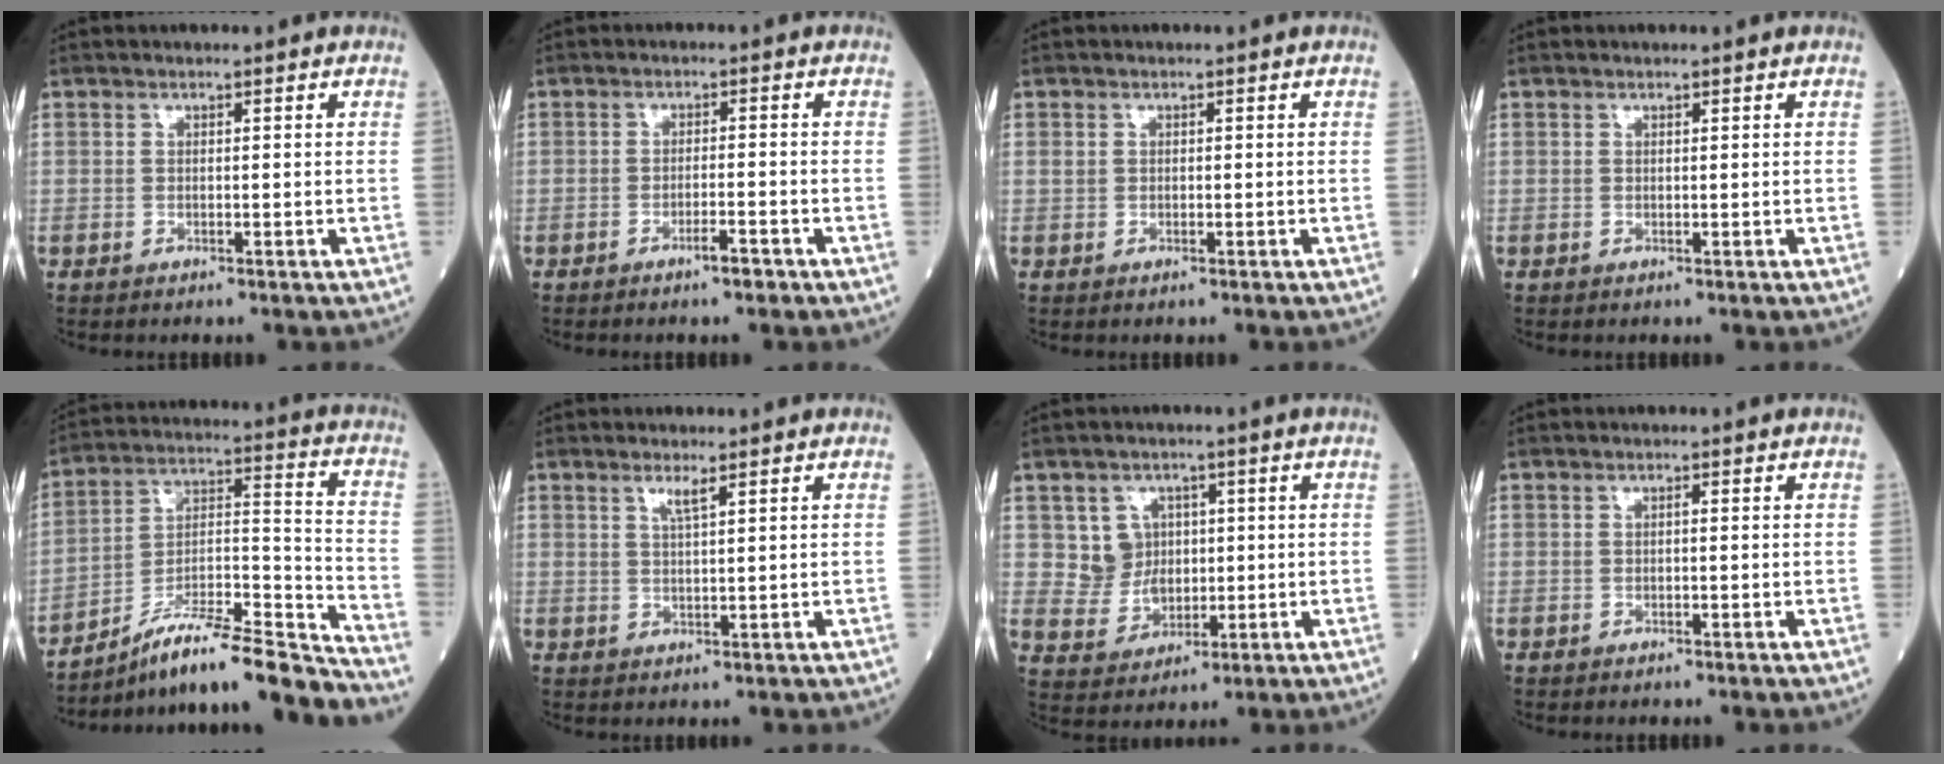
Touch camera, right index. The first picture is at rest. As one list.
[{"total": 2.5, "force": [-1.8, 0.1, 1.8], "torque": [-0.028, 0.001, -0.029]}, {"total": 0.9, "force": [-0.1, 0.6, 0.6], "torque": [-0.019, 0.002, -0.001]}, {"total": 0.0}, {"total": 18.1, "force": [-15.8, 0.0, 8.8], "torque": [-0.142, 0.030, -0.269]}, {"total": 2.0, "force": [1.2, -0.2, 1.5], "torque": [-0.032, -0.003, 0.024]}, {"total": 5.6, "force": [1.3, 5.2, 1.3], "torque": [-0.018, 0.012, 0.031]}, {"total": 0.0}]